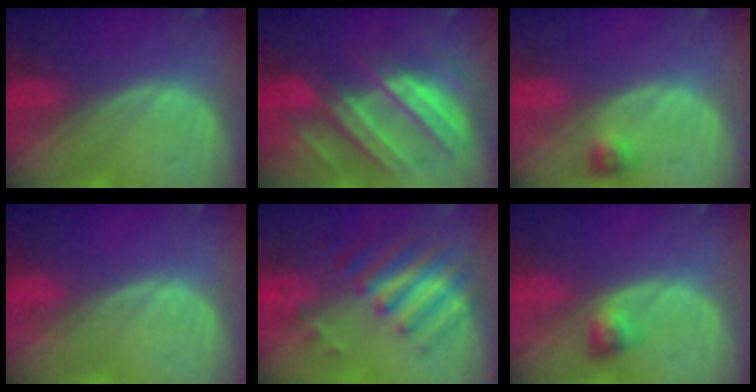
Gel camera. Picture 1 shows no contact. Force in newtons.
{"total": 10.4, "press": 9.1, "slide": 5.0}
{"total": 2.5, "press": 2.3, "slide": 1.0}
{"total": 0.0}
{"total": 8.0, "press": 7.2, "slide": 3.6}
{"total": 3.0, "press": 2.7, "slide": 1.3}